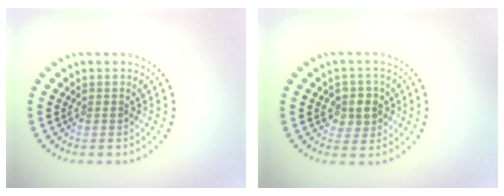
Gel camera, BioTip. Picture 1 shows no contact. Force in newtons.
{"total": 2.8, "press": 2.6, "slide": 1.1}